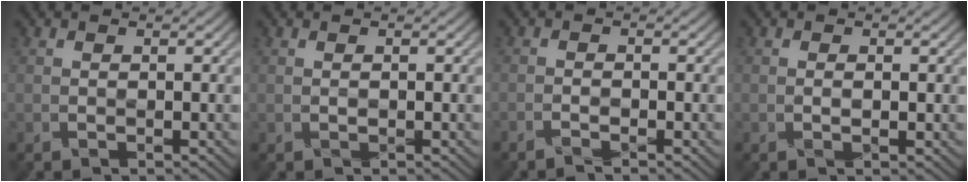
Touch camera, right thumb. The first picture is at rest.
{"total": 0.0}
{"total": 1.2, "force": [-1.2, 0.0, 0.3], "torque": [-0.006, 0.003, -0.026]}
{"total": 0.6, "force": [0.0, 0.3, 0.6], "torque": [-0.010, -0.002, 0.001]}